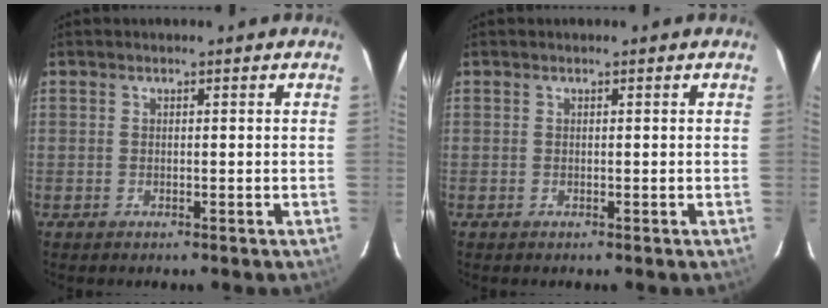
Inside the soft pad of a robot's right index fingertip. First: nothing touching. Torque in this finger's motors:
{"motor_torque": [0.00, 0.00, 0.02, -0.01]}